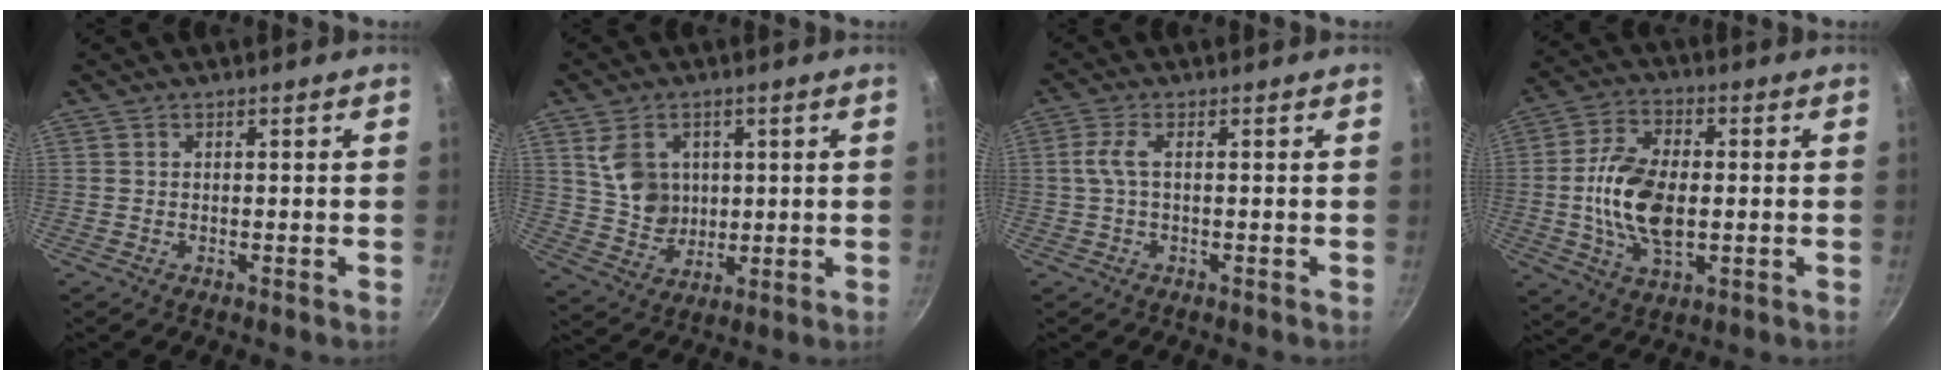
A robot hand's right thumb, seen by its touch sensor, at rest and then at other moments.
{"total": 8.8, "force": [2.8, 6.9, 4.6], "torque": [-0.053, -0.013, 0.063]}
{"total": 3.0, "force": [0.2, 1.0, 2.8], "torque": [-0.078, 0.007, 0.002]}
{"total": 14.1, "force": [-0.7, 7.7, 11.7], "torque": [-0.221, 0.005, -0.012]}